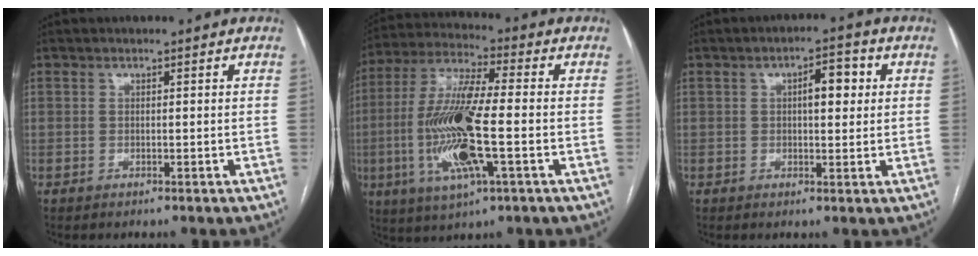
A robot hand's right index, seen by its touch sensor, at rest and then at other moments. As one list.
[{"total": 16.1, "force": [-3.2, 2.3, 15.6], "torque": [-0.330, -0.010, -0.059]}, {"total": 4.8, "force": [1.1, 1.8, 4.4], "torque": [-0.065, 0.012, 0.014]}]